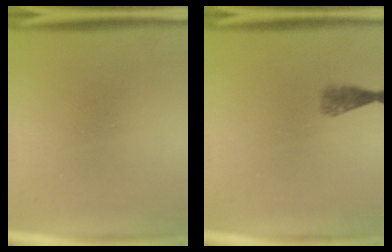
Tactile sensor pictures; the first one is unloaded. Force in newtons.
{"total": 1.9}